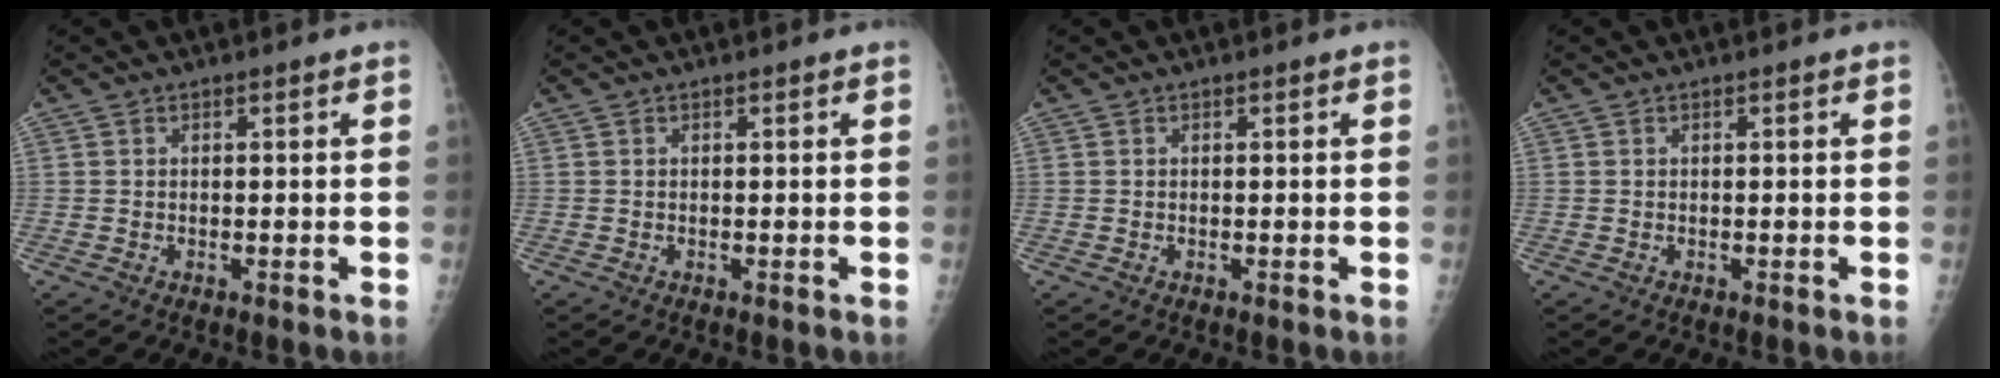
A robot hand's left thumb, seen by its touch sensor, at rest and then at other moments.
{"total": 0.0}
{"total": 0.0}
{"total": 0.0}